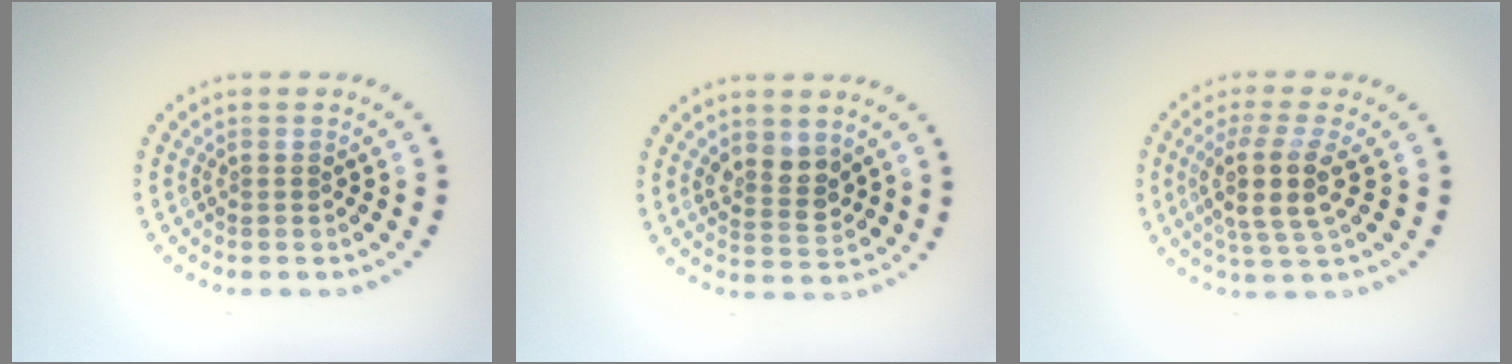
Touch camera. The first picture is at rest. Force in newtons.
{"total": 2.6, "press": 2.4, "slide": 1.0}
{"total": 4.2, "press": 3.5, "slide": 2.2}